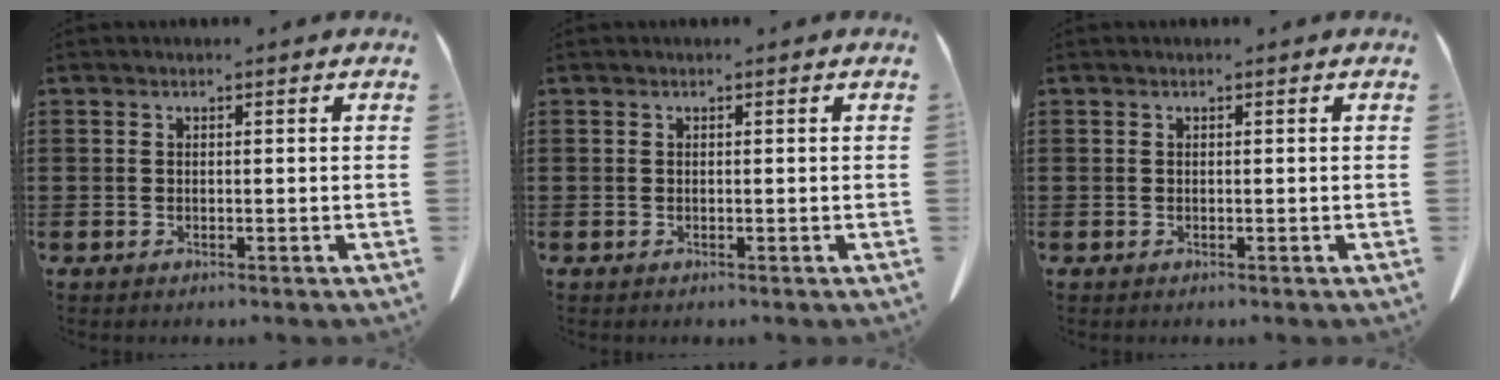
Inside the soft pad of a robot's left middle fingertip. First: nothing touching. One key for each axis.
{"total": 0.0}
{"total": 0.0}